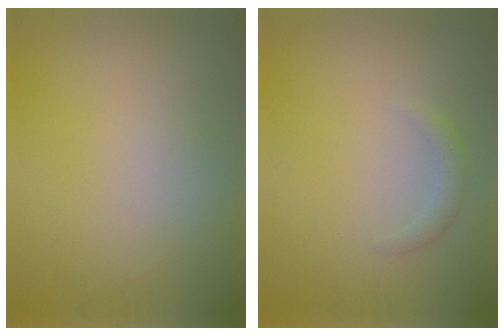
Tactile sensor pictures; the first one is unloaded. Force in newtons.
{"total": 1.4, "press": 1.4, "slide": 0.1}